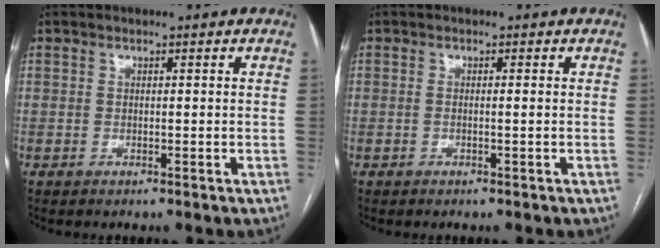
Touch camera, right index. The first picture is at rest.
{"total": 0.7, "force": [-0.1, -0.1, 0.6], "torque": [-0.012, 0.001, -0.002]}